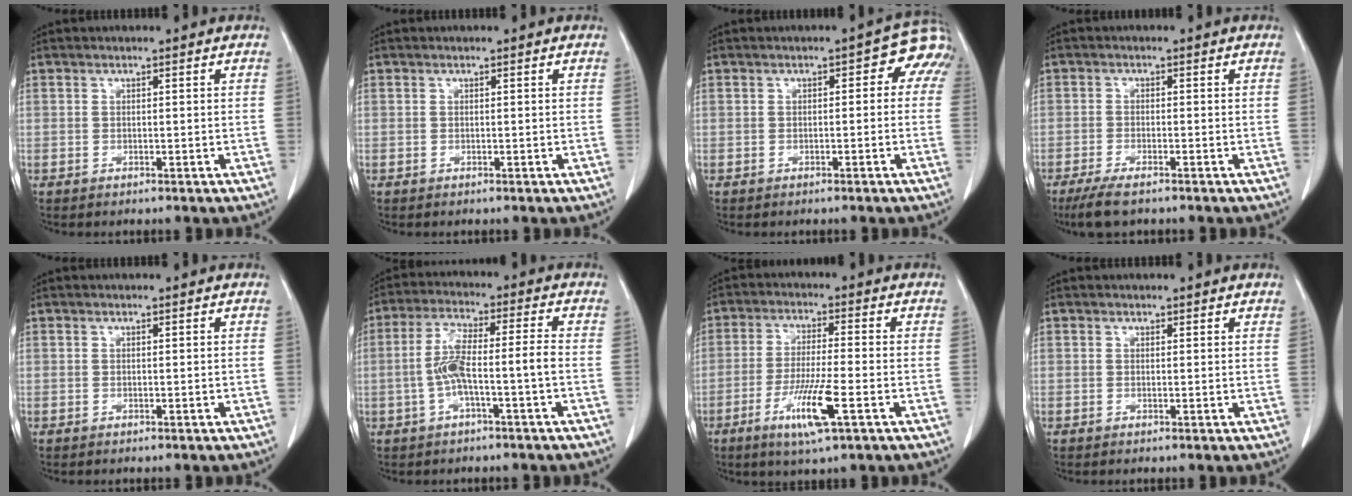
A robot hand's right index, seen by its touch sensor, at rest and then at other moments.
{"total": 0.0}
{"total": 5.1, "force": [0.7, 2.9, 4.1], "torque": [-0.039, 0.029, 0.002]}
{"total": 5.0, "force": [-3.7, 0.9, 3.2], "torque": [-0.062, -0.009, -0.062]}
{"total": 0.0}
{"total": 7.4, "force": [-1.7, 0.4, 7.2], "torque": [-0.148, 0.024, -0.031]}
{"total": 8.8, "force": [-3.7, 0.2, 7.9], "torque": [-0.153, -0.019, -0.066]}
{"total": 0.8, "force": [0.7, 0.3, 0.0], "torque": [-0.002, -0.001, 0.006]}